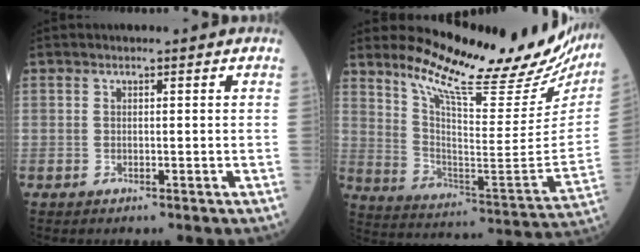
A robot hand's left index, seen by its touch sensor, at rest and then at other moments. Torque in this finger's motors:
{"motor_torque": [1.00, -1.14, 0.38, 0.09]}